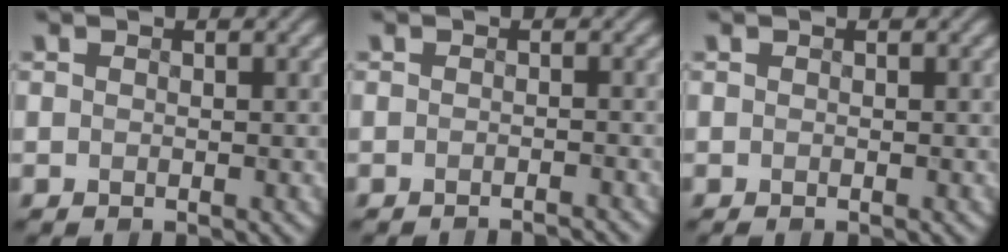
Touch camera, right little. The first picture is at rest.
{"total": 1.9, "force": [-1.9, 0.0, 0.4], "torque": [0.001, 0.001, -0.025]}
{"total": 0.0}